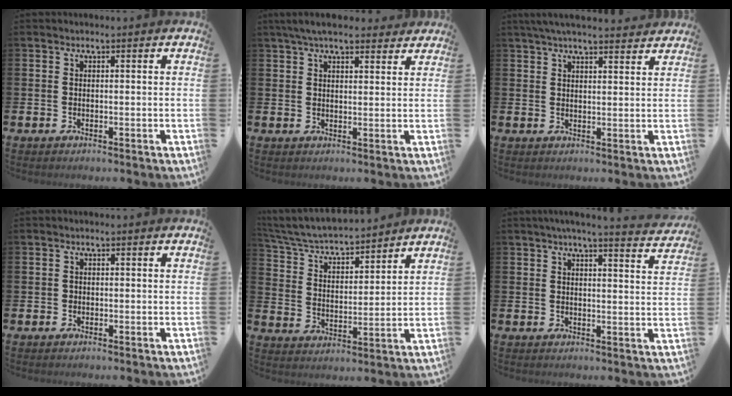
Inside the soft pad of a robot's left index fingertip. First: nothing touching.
{"total": 4.8, "force": [4.3, 1.3, 1.9], "torque": [-0.045, -0.008, 0.079]}
{"total": 4.4, "force": [4.1, 0.4, 1.5], "torque": [-0.038, -0.011, 0.076]}
{"total": 0.5, "force": [-0.1, 0.5, 0.0], "torque": [0.004, 0.003, -0.005]}
{"total": 5.8, "force": [5.5, 1.0, 1.6], "torque": [-0.063, -0.044, 0.092]}
{"total": 4.6, "force": [4.3, -0.4, 1.6], "torque": [-0.025, -0.025, 0.072]}